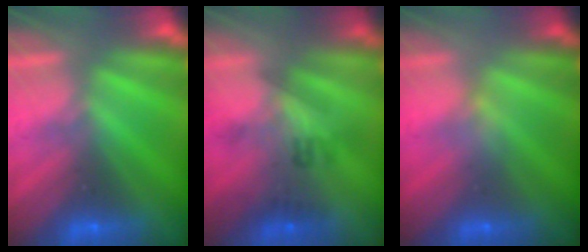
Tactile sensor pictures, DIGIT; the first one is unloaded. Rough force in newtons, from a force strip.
{"total": 2.3}
{"total": 2.4}